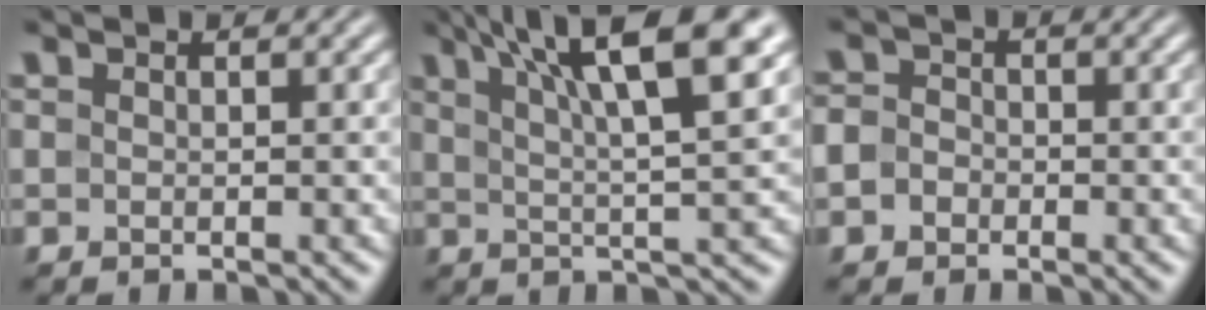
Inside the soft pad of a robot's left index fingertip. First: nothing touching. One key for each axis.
{"total": 10.2, "fx": 5.5, "fy": 2.1, "fz": 8.3, "tx": -0.114, "ty": 0.023, "tz": 0.081}
{"total": 2.5, "fx": -0.6, "fy": 2.2, "fz": 1.0, "tx": -0.003, "ty": 0.009, "tz": -0.024}